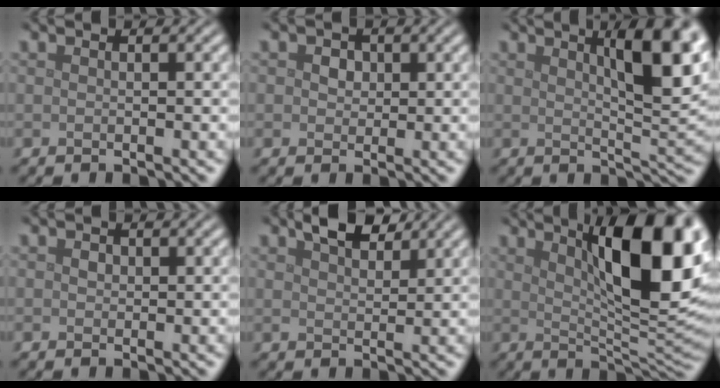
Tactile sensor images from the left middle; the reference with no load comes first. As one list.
[{"total": 1.4, "force": [0.3, 1.2, 0.7], "torque": [-0.013, 0.000, 0.002]}, {"total": 8.7, "force": [3.5, 2.3, 7.7], "torque": [-0.095, 0.008, 0.055]}, {"total": 0.7, "force": [0.0, 0.6, 0.2], "torque": [-0.008, -0.003, 0.000]}, {"total": 3.7, "force": [2.6, 1.6, 2.1], "torque": [-0.038, 0.005, 0.045]}, {"total": 12.7, "force": [4.6, 3.6, 11.3], "torque": [-0.143, 0.004, 0.074]}]